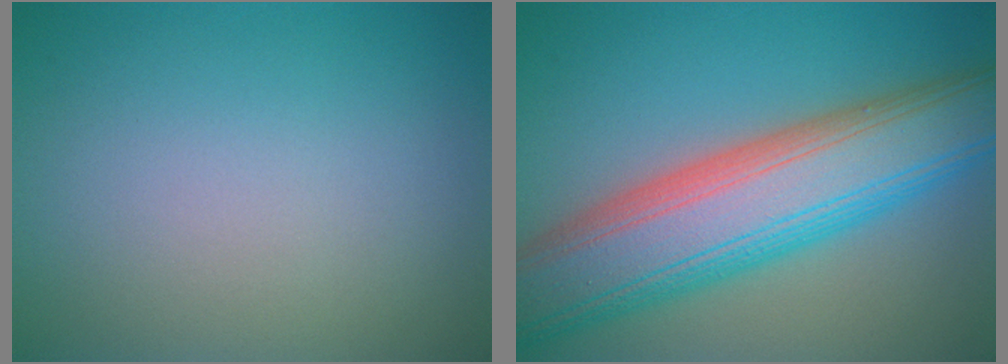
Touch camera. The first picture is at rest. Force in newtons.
{"total": 12.0, "press": 12.0, "slide": 0.6}